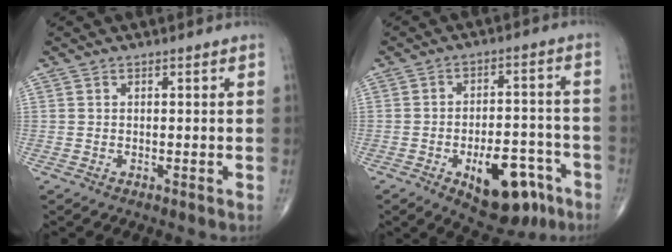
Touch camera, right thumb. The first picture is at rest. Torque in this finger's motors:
{"motor_torque": [2.67, 1.89, 0.53, -0.72, 0.11]}